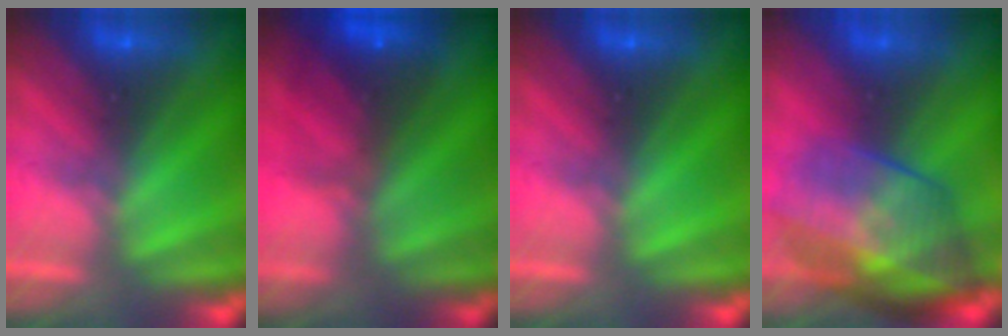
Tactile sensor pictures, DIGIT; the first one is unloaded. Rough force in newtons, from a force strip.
{"total": 6.1}
{"total": 0.0}
{"total": 7.5}